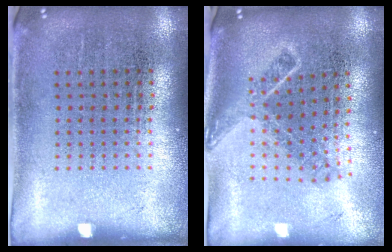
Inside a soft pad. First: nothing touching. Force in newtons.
{"total": 1.8, "press": 1.3, "slide": 1.3}